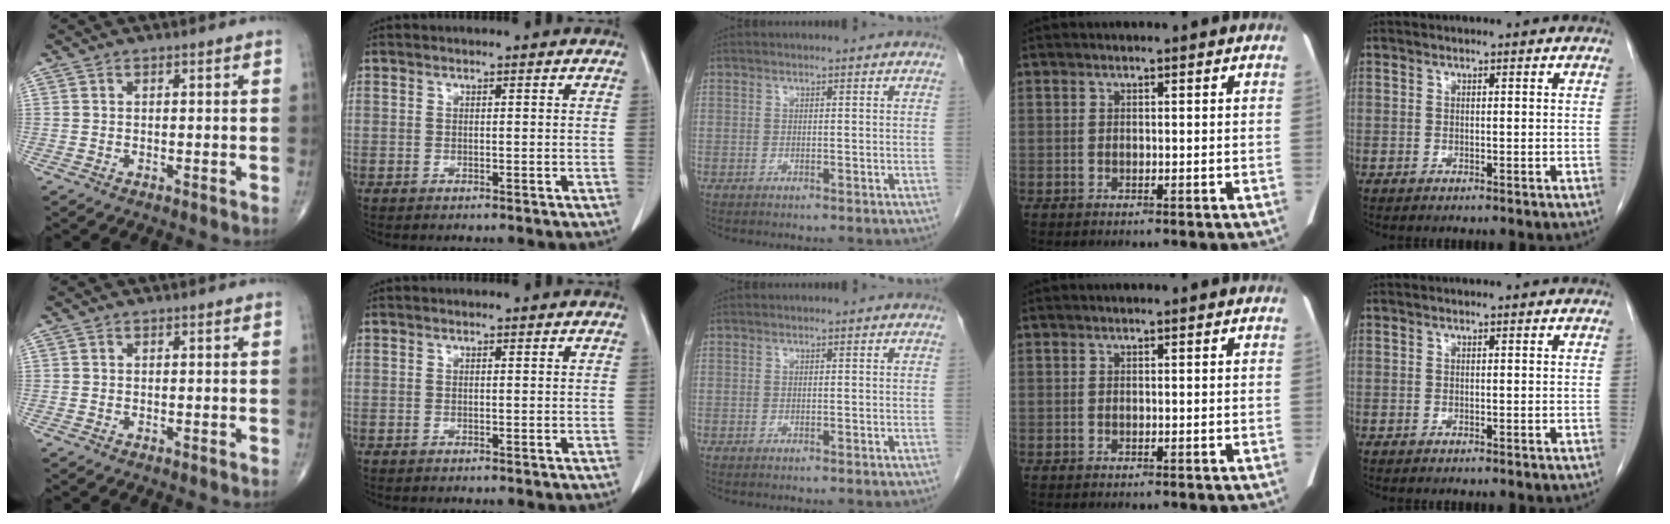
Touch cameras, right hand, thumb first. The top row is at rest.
{}